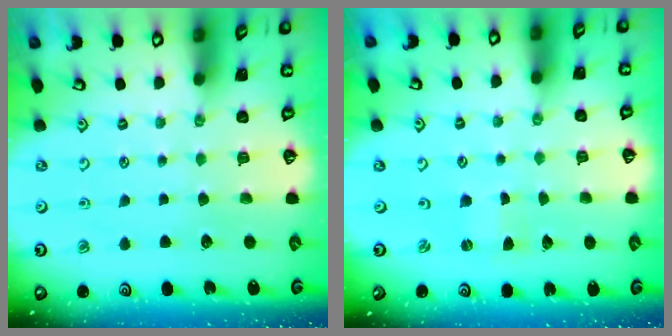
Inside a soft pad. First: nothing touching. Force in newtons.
{"total": 0.0}